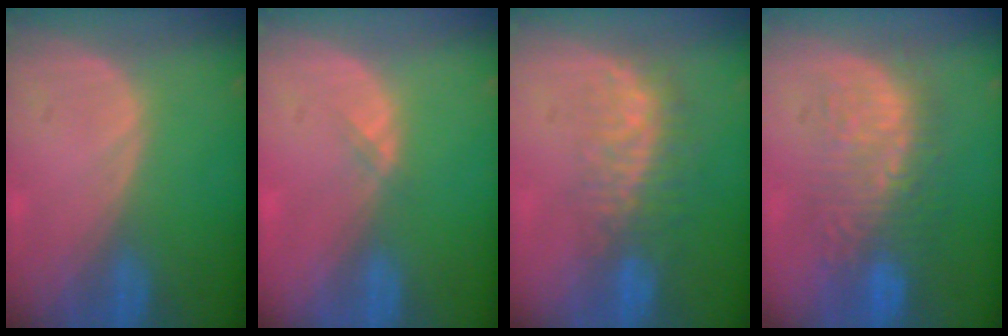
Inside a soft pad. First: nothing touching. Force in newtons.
{"total": 1.1, "press": 0.8, "slide": 0.7}
{"total": 8.3, "press": 6.9, "slide": 4.6}
{"total": 9.3, "press": 9.0, "slide": 2.3}